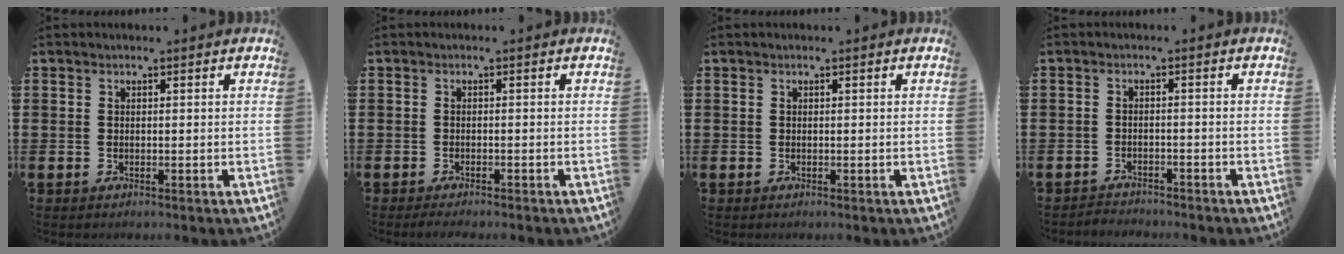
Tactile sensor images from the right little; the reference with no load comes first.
{"total": 0.9, "force": [-0.8, 0.1, 0.4], "torque": [-0.008, -0.003, -0.015]}
{"total": 0.0}
{"total": 1.7, "force": [-1.7, 0.1, -0.3], "torque": [-0.001, 0.005, -0.039]}